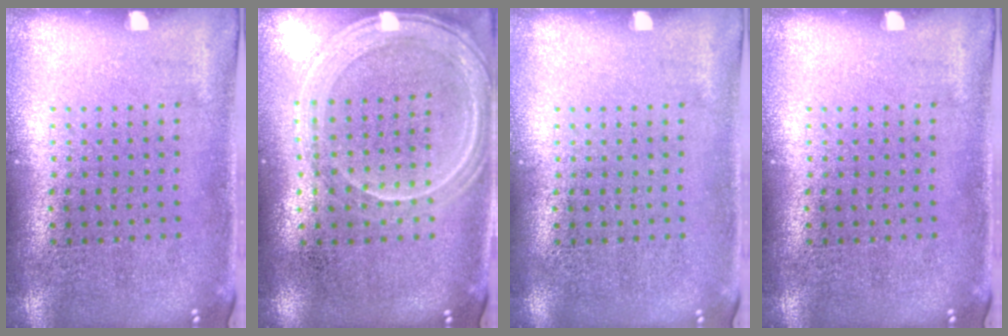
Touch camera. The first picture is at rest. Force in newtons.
{"total": 1.3, "press": 1.3, "slide": 0.2}
{"total": 0.0}
{"total": 0.0}